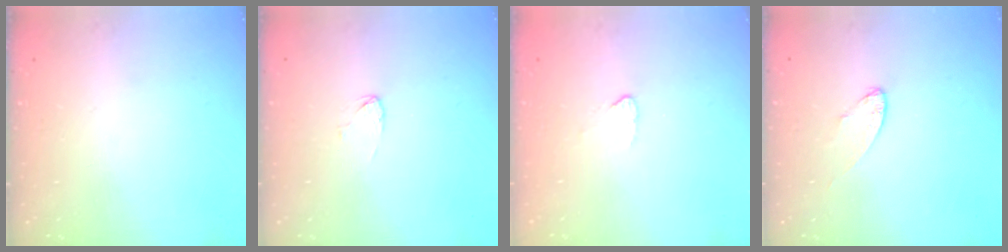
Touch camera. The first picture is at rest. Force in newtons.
{"total": 3.0, "press": 3.0, "slide": 0.2}
{"total": 2.7, "press": 2.7, "slide": 0.2}
{"total": 5.1, "press": 5.1, "slide": 0.4}